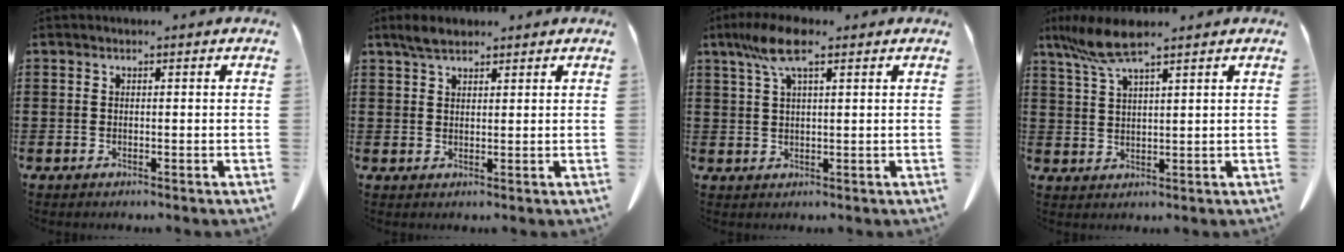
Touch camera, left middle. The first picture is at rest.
{"total": 2.9, "force": [2.3, 1.0, 1.5], "torque": [-0.036, 0.003, 0.044]}
{"total": 6.8, "force": [3.6, 1.5, 5.5], "torque": [-0.122, 0.002, 0.062]}
{"total": 6.8, "force": [4.8, 1.1, 4.7], "torque": [-0.112, -0.008, 0.086]}